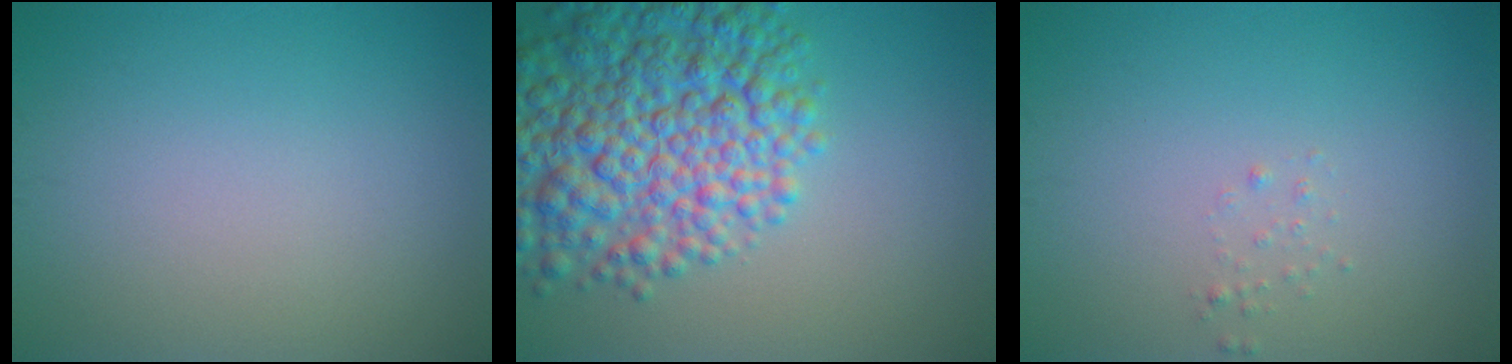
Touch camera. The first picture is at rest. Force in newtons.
{"total": 9.9, "press": 9.9, "slide": 0.4}
{"total": 0.6, "press": 0.6, "slide": 0.1}